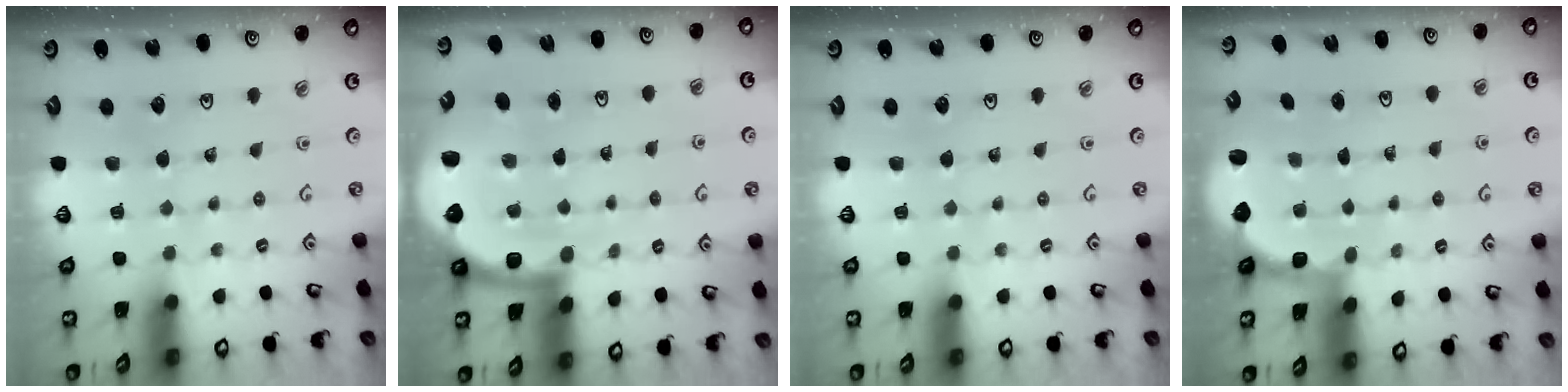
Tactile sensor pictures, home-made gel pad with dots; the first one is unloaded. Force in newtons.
{"total": 6.5, "press": 6.3, "slide": 1.7}
{"total": 0.0}
{"total": 2.7, "press": 1.9, "slide": 1.9}